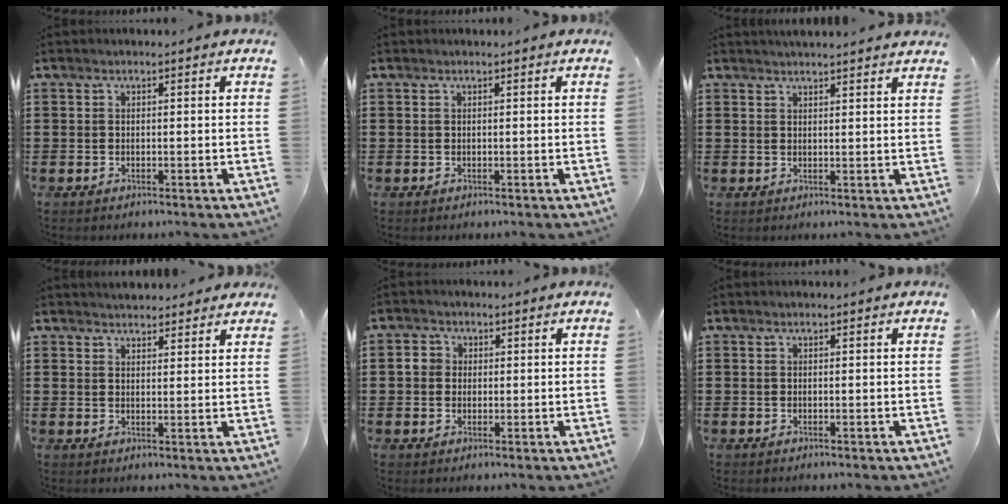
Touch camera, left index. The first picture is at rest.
{"total": 0.0}
{"total": 2.1, "force": [2.0, -0.1, 0.2], "torque": [-0.009, -0.002, 0.040]}
{"total": 2.6, "force": [2.5, 0.6, 0.2], "torque": [-0.002, -0.004, 0.046]}
{"total": 2.4, "force": [0.3, 2.3, 0.8], "torque": [-0.025, 0.010, 0.002]}
{"total": 0.0}